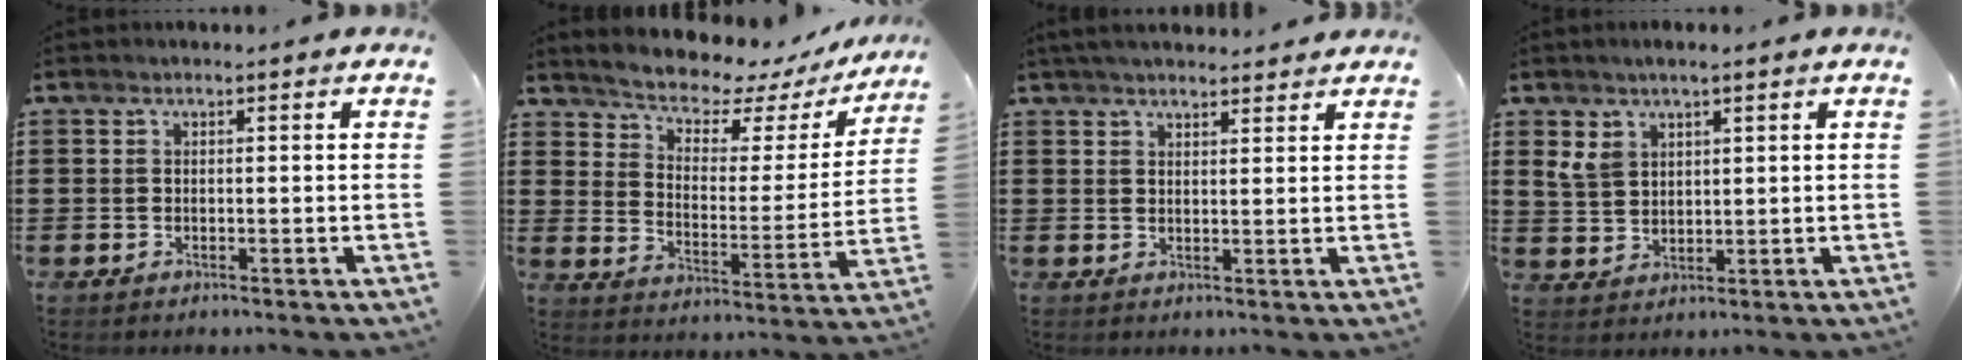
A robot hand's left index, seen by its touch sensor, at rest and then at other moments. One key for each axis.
{"total": 5.9, "fx": 5.6, "fy": 1.2, "fz": 1.3, "tx": -0.049, "ty": -0.048, "tz": 0.090}
{"total": 3.1, "fx": 3.0, "fy": 0.3, "fz": 0.8, "tx": -0.024, "ty": -0.001, "tz": 0.057}
{"total": 3.9, "fx": 2.4, "fy": 2.4, "fz": 1.9, "tx": -0.045, "ty": 0.010, "tz": 0.044}